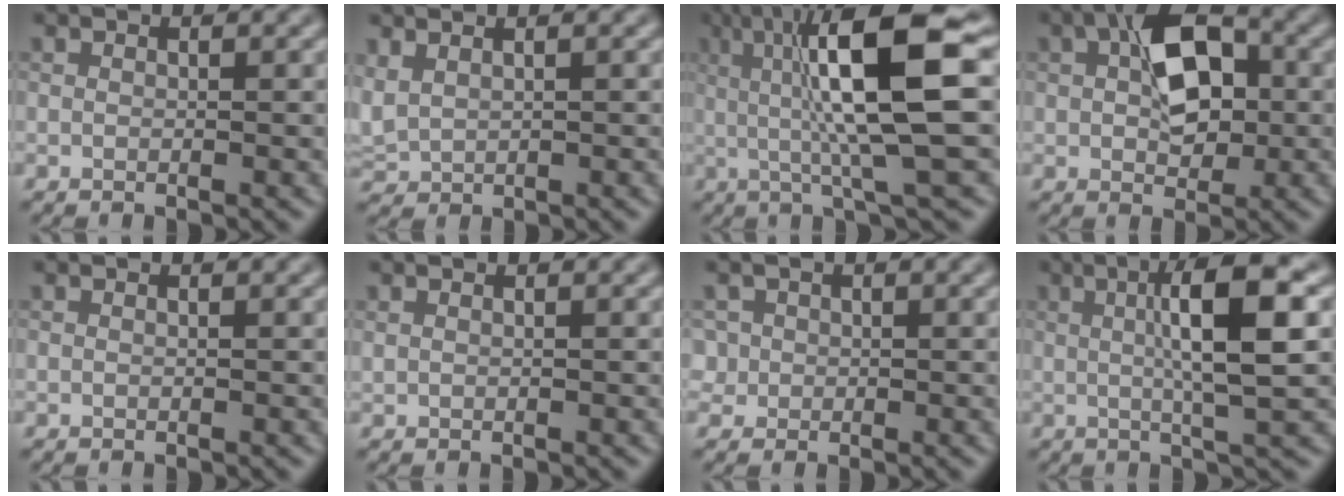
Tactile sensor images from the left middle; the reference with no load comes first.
{"total": 1.2, "force": [0.8, 0.8, 0.6], "torque": [-0.019, 0.004, 0.025]}
{"total": 11.4, "force": [1.7, 2.3, 11.0], "torque": [-0.170, 0.015, 0.029]}
{"total": 6.9, "force": [1.3, 4.1, 5.4], "torque": [-0.094, 0.016, 0.015]}
{"total": 0.0}
{"total": 0.0}
{"total": 1.3, "force": [0.3, 1.2, -0.2], "torque": [0.004, -0.008, 0.017]}
{"total": 7.6, "force": [1.5, 1.5, 7.3], "torque": [-0.103, 0.011, 0.020]}